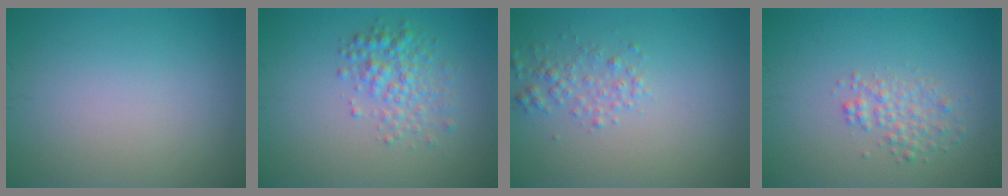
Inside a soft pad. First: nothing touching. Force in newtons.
{"total": 3.0, "press": 3.0, "slide": 0.1}
{"total": 1.9, "press": 1.9, "slide": 0.1}
{"total": 2.0, "press": 2.0, "slide": 0.1}